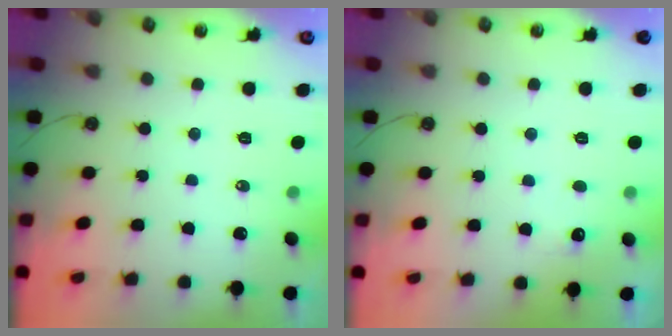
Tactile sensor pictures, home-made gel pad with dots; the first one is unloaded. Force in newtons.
{"total": 3.8, "press": 3.6, "slide": 1.1}